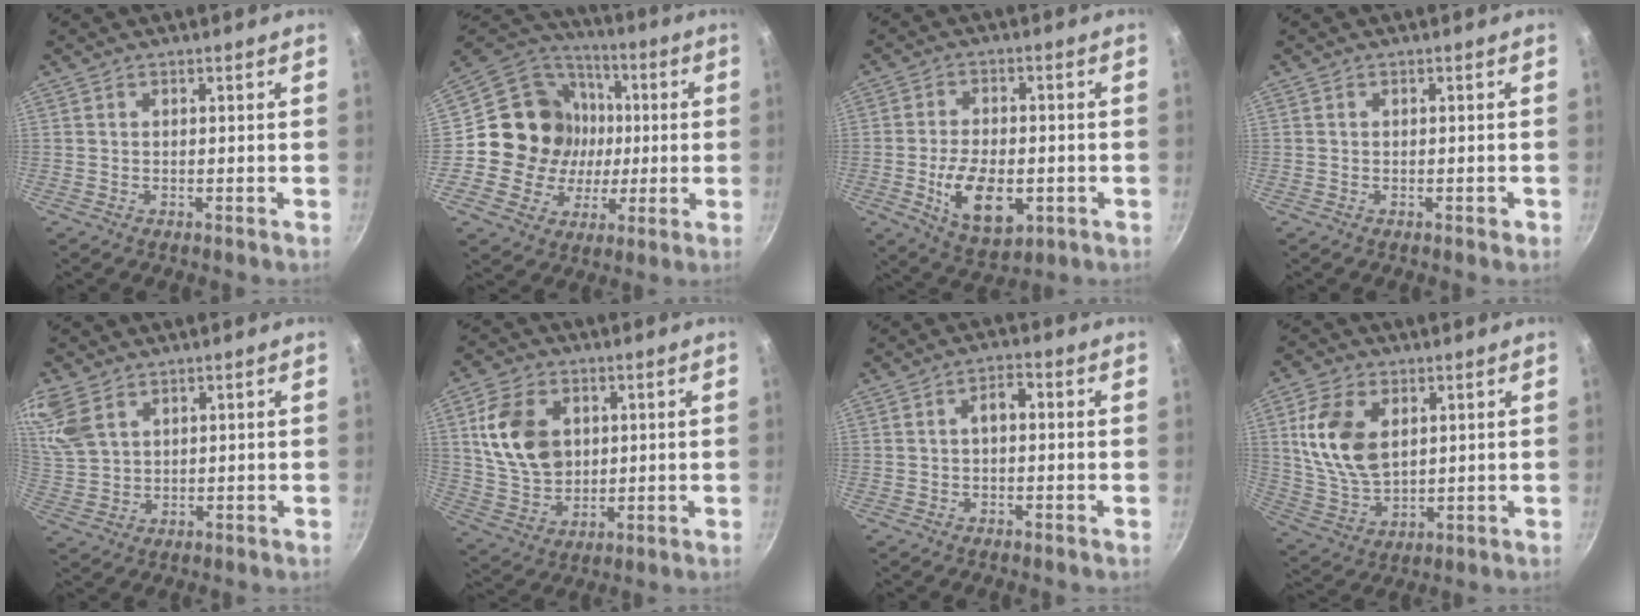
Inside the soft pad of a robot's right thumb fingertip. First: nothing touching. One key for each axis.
{"total": 18.7, "fx": 0.7, "fy": 17.1, "fz": 7.5, "tx": -0.106, "ty": 0.022, "tz": 0.013}
{"total": 12.2, "fx": -3.0, "fy": 6.9, "fz": 9.7, "tx": -0.151, "ty": 0.002, "tz": -0.040}
{"total": 0.9, "fx": -0.4, "fy": 0.6, "fz": 0.6, "tx": -0.002, "ty": 0.006, "tz": -0.004}
{"total": 9.6, "fx": 5.6, "fy": 5.9, "fz": 5.2, "tx": -0.104, "ty": -0.009, "tz": 0.121}
{"total": 13.7, "fx": 3.2, "fy": 10.0, "fz": 8.8, "tx": -0.143, "ty": -0.013, "tz": 0.068}
{"total": 3.3, "fx": 0.0, "fy": 1.8, "fz": 2.8, "tx": -0.038, "ty": 0.018, "tz": -0.002}
{"total": 13.4, "fx": 3.6, "fy": 8.5, "fz": 9.8, "tx": -0.172, "ty": -0.019, "tz": 0.080}